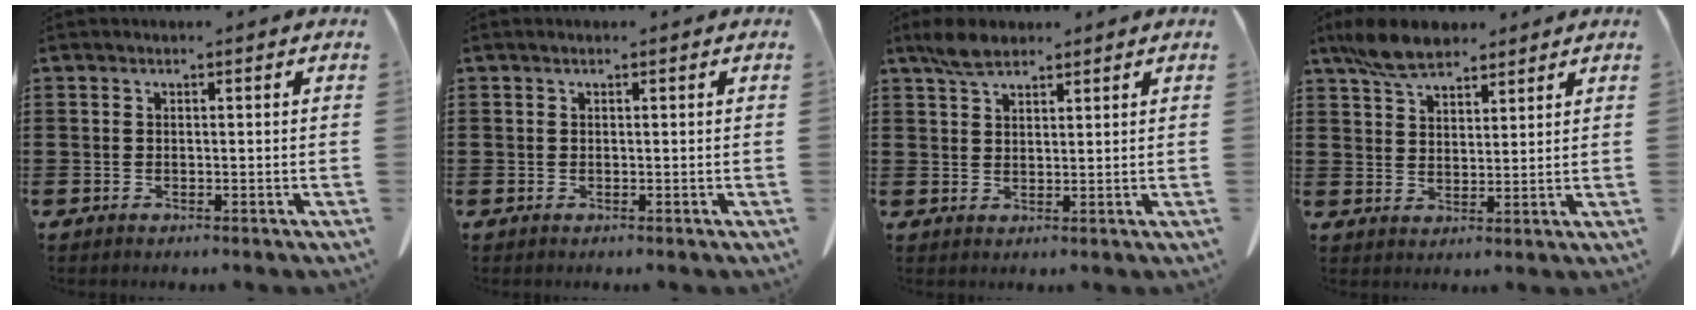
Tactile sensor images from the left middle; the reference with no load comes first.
{"total": 0.0}
{"total": 3.9, "force": [2.9, 1.7, 2.0], "torque": [-0.046, 0.007, 0.055]}
{"total": 6.9, "force": [5.4, 3.0, 3.1], "torque": [-0.079, 0.000, 0.104]}